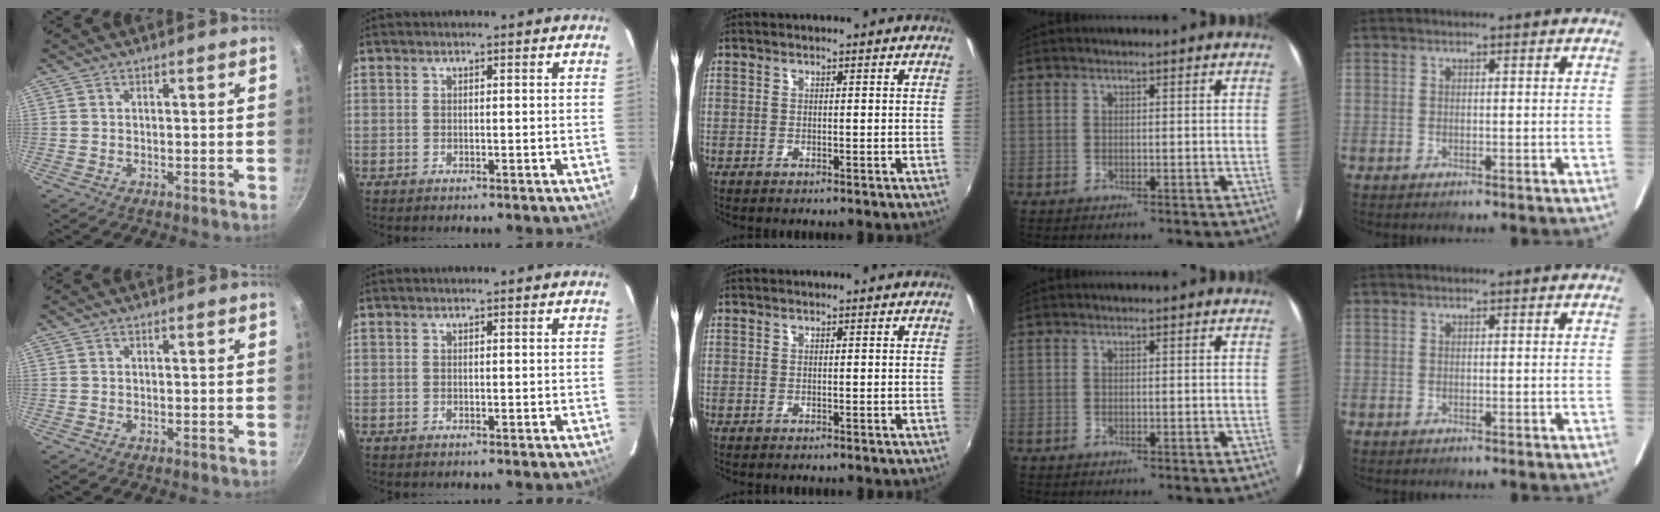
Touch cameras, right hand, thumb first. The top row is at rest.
{}